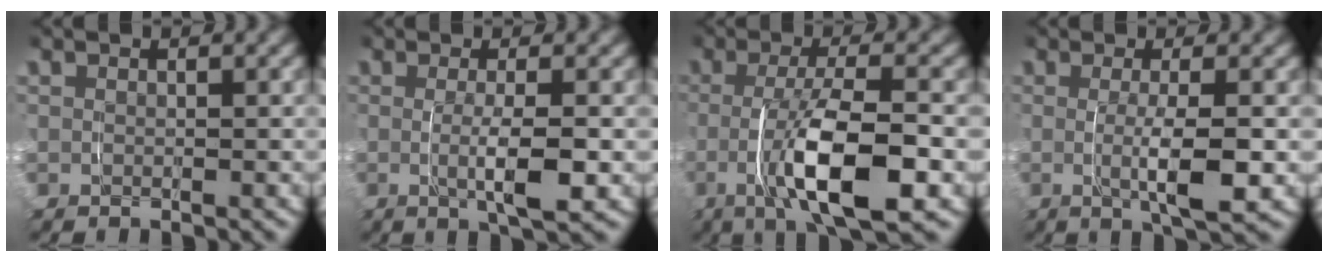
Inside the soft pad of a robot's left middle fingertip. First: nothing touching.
{"total": 3.6, "force": [-0.3, 0.2, 3.6], "torque": [-0.062, -0.008, -0.002]}
{"total": 7.8, "force": [-2.4, 2.0, 7.1], "torque": [-0.114, 0.005, -0.038]}
{"total": 4.2, "force": [-0.2, 0.3, 4.1], "torque": [-0.068, -0.008, -0.001]}